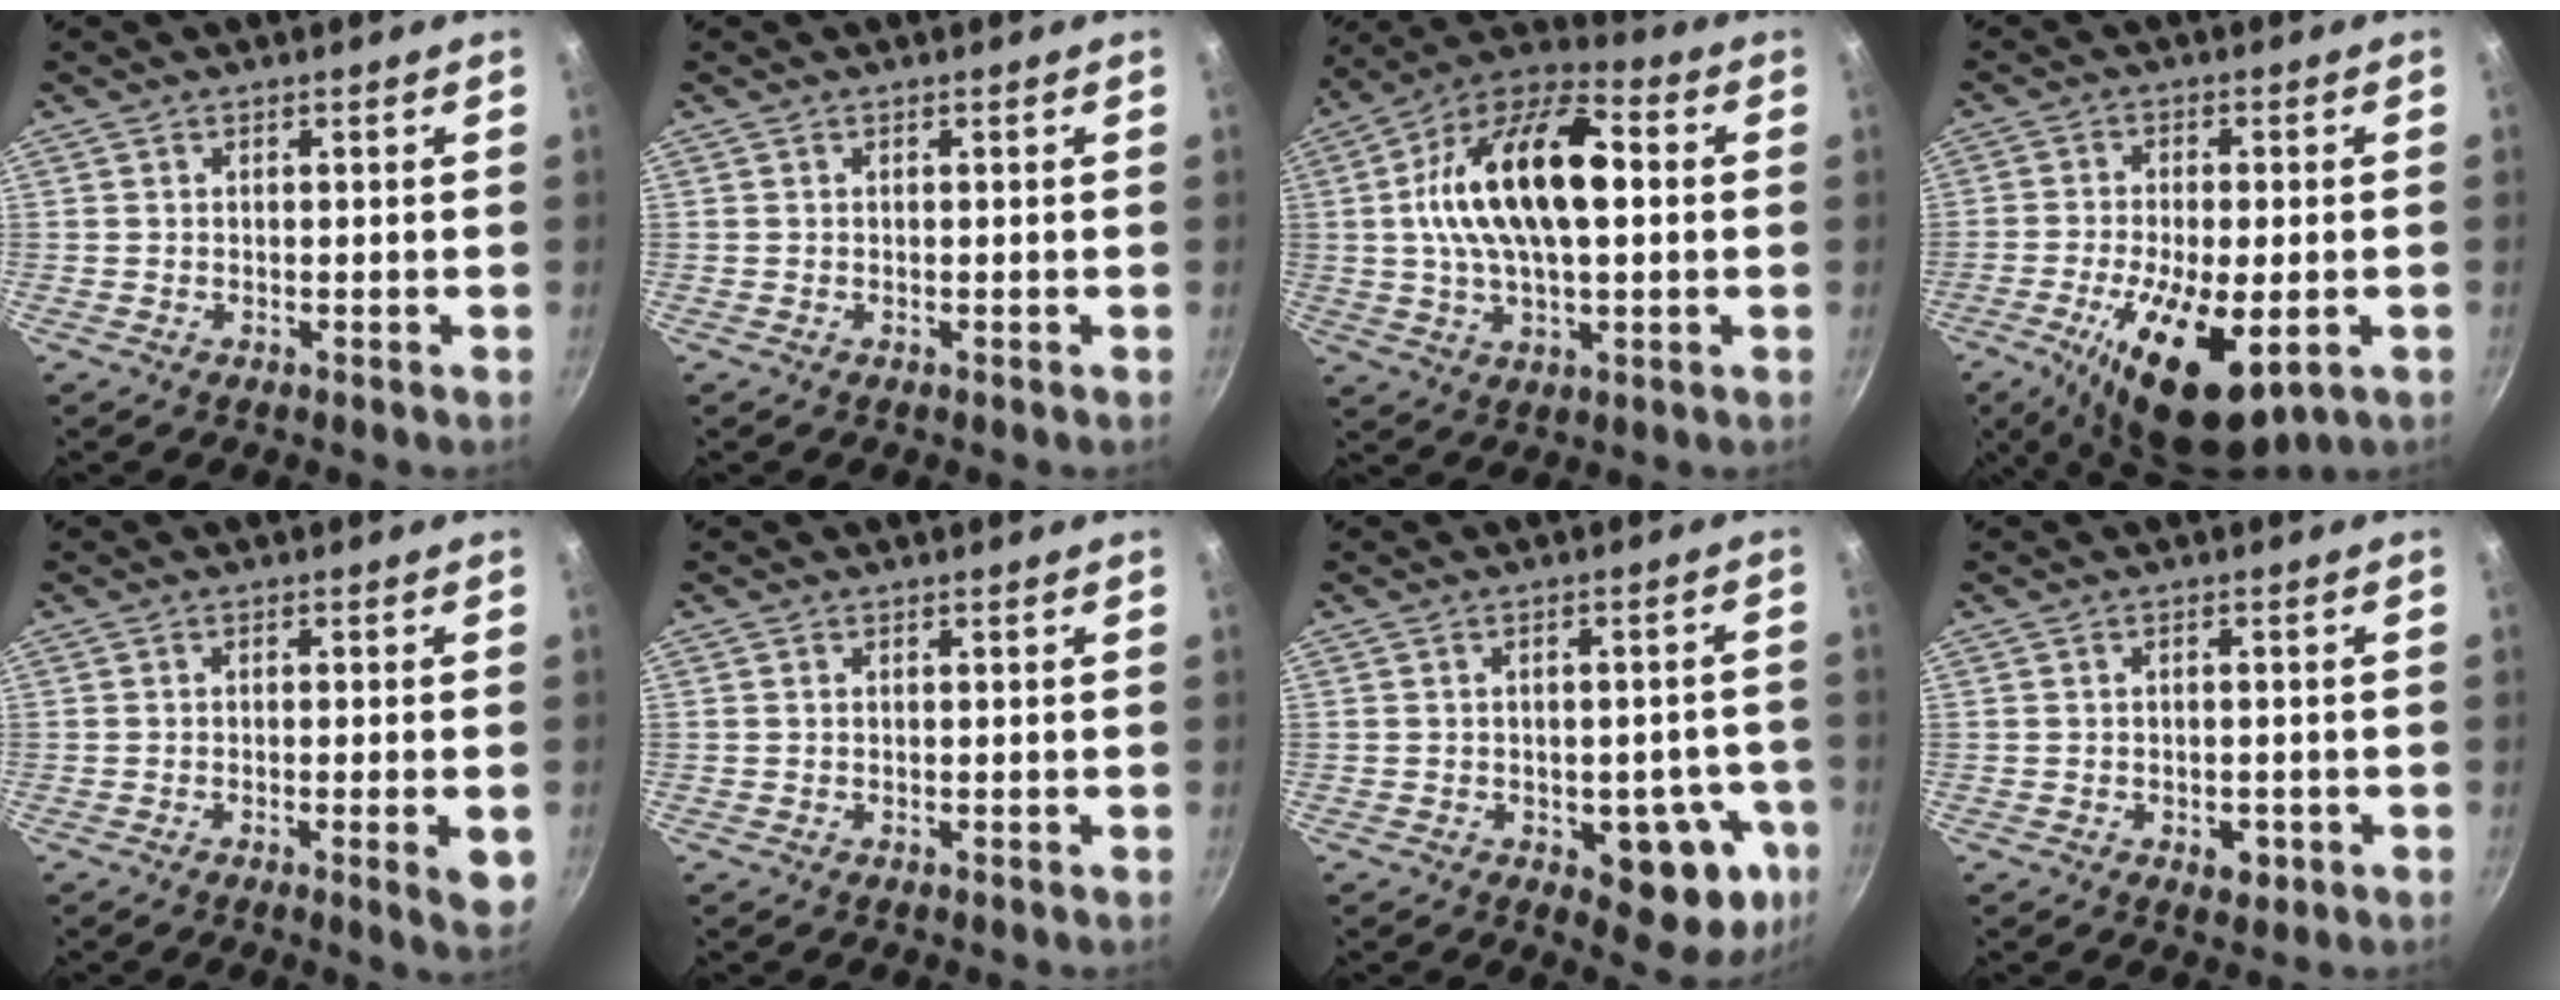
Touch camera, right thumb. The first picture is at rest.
{"total": 0.0}
{"total": 21.2, "force": [2.5, 10.7, 18.1], "torque": [-0.310, 0.027, 0.026]}
{"total": 15.3, "force": [-4.9, 6.4, 13.0], "torque": [-0.220, -0.004, -0.072]}
{"total": 4.6, "force": [-1.2, 0.7, 4.4], "torque": [-0.061, -0.005, -0.018]}
{"total": 0.0}
{"total": 13.1, "force": [-4.2, 6.9, 10.2], "torque": [-0.067, 0.012, -0.048]}
{"total": 2.4, "force": [-0.9, 1.6, 1.6], "torque": [-0.023, 0.004, -0.010]}